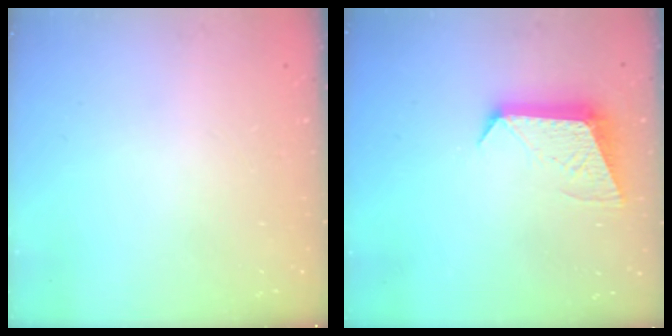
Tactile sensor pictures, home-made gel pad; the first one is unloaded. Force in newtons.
{"total": 10.3, "press": 10.3, "slide": 0.5}